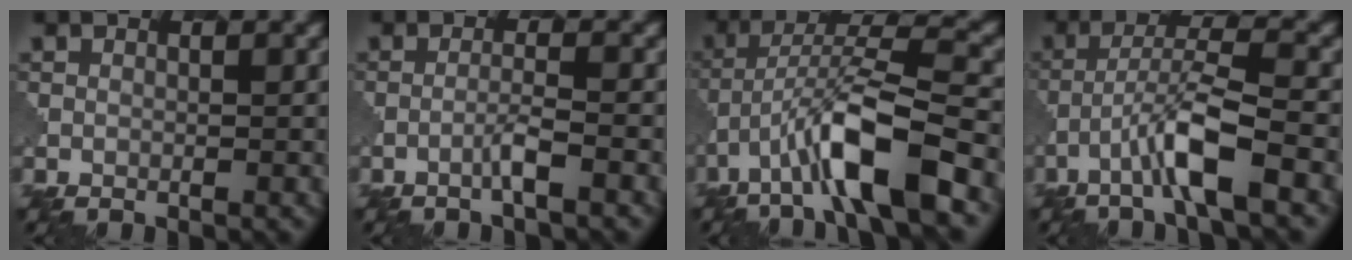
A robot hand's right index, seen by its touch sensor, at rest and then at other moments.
{"total": 1.6, "force": [-0.8, -0.1, 1.4], "torque": [-0.022, 0.009, -0.023]}
{"total": 9.2, "force": [-4.5, 2.2, 7.7], "torque": [-0.142, 0.011, -0.081]}
{"total": 5.3, "force": [-2.8, 0.6, 4.5], "torque": [-0.084, 0.009, -0.054]}